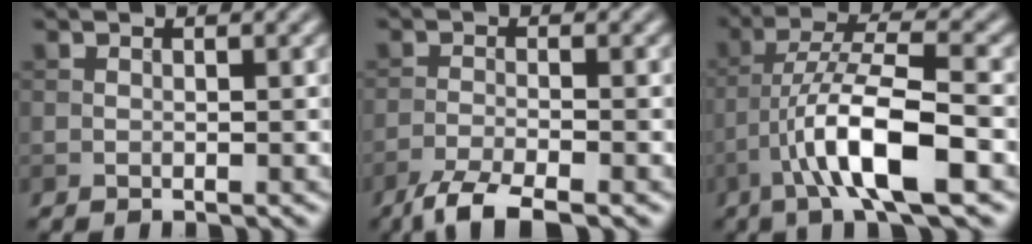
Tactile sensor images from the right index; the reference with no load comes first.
{"total": 4.3, "force": [-3.3, 0.7, 2.6], "torque": [-0.053, -0.008, -0.072]}
{"total": 9.1, "force": [-3.8, 2.1, 8.0], "torque": [-0.142, 0.016, -0.074]}